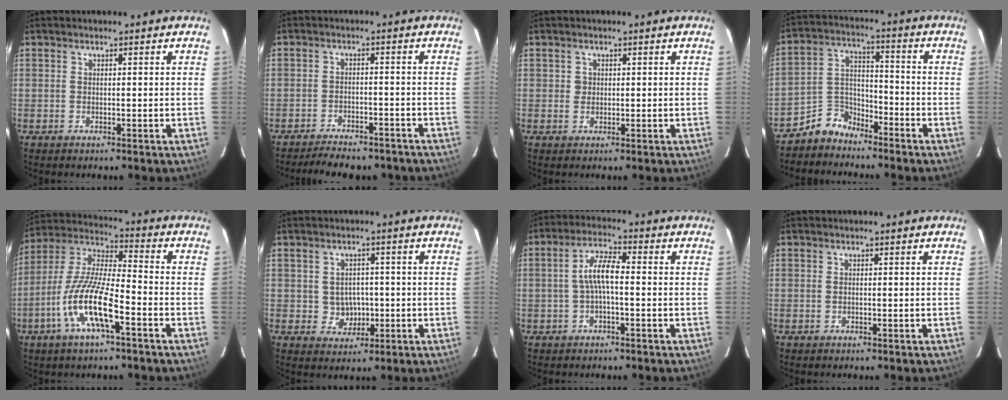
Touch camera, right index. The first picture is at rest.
{"total": 12.0, "force": [-10.2, 3.8, 4.9], "torque": [-0.105, -0.006, -0.136]}
{"total": 1.3, "force": [0.1, 1.2, 0.1], "torque": [0.004, 0.003, 0.001]}
{"total": 6.7, "force": [-5.4, 3.7, 1.2], "torque": [-0.027, 0.037, -0.111]}
{"total": 14.2, "force": [-6.3, 2.9, 12.4], "torque": [-0.257, -0.009, -0.127]}
{"total": 4.3, "force": [-0.4, 4.0, 1.3], "torque": [-0.029, 0.012, 0.006]}
{"total": 5.6, "force": [-0.6, 1.5, 5.4], "torque": [-0.108, 0.015, -0.011]}
{"total": 0.0}